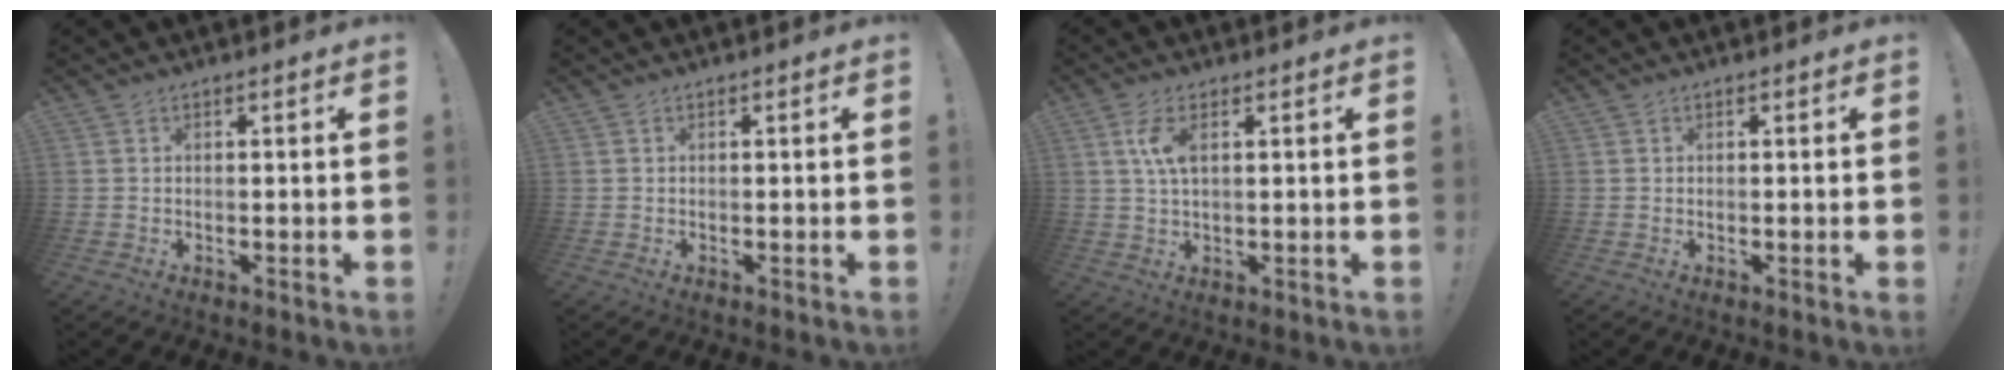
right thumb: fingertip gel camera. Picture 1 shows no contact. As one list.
[{"total": 0.0}, {"total": 6.0, "force": [1.7, 2.6, 5.1], "torque": [-0.108, -0.002, 0.025]}, {"total": 0.0}]